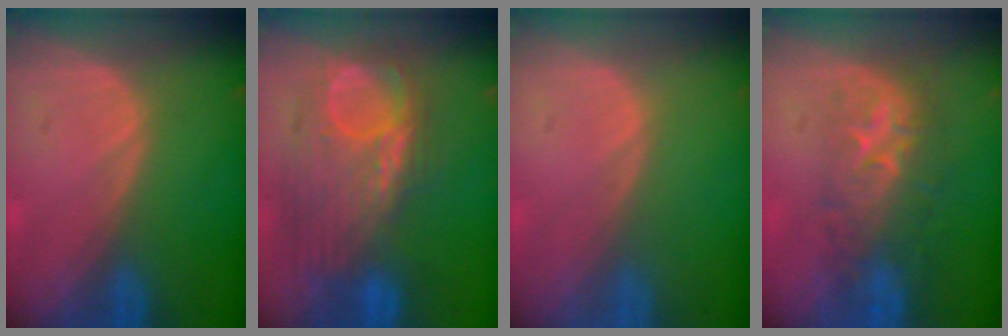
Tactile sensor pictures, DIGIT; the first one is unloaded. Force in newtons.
{"total": 10.2, "press": 9.8, "slide": 2.7}
{"total": 0.0}
{"total": 8.1, "press": 7.7, "slide": 2.5}